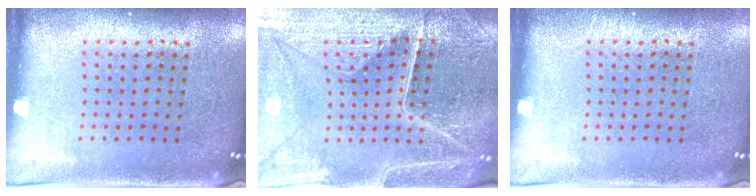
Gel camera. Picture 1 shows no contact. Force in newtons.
{"total": 4.0, "press": 4.0, "slide": 0.6}
{"total": 0.0}